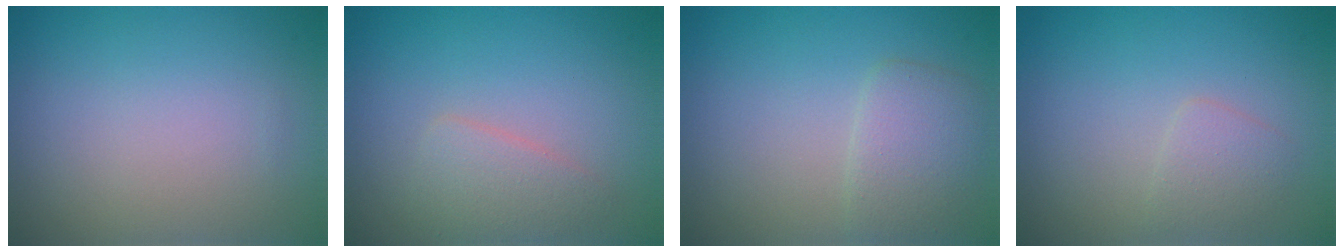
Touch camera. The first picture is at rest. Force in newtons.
{"total": 2.2, "press": 2.2, "slide": 0.0}
{"total": 2.7, "press": 2.7, "slide": 0.1}
{"total": 1.4, "press": 1.4, "slide": 0.1}